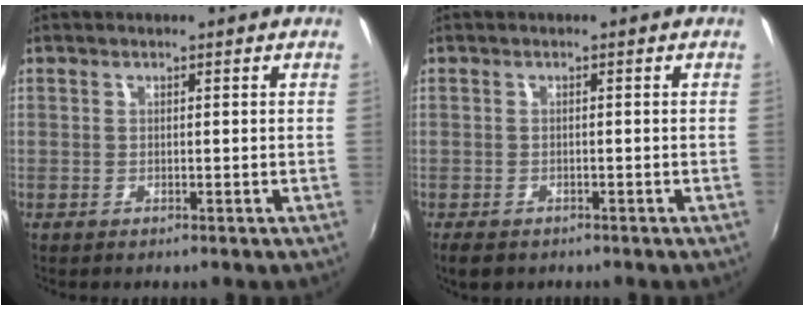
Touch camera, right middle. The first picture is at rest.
{"total": 3.5, "force": [-2.4, 1.9, 1.6], "torque": [-0.039, -0.013, -0.037]}